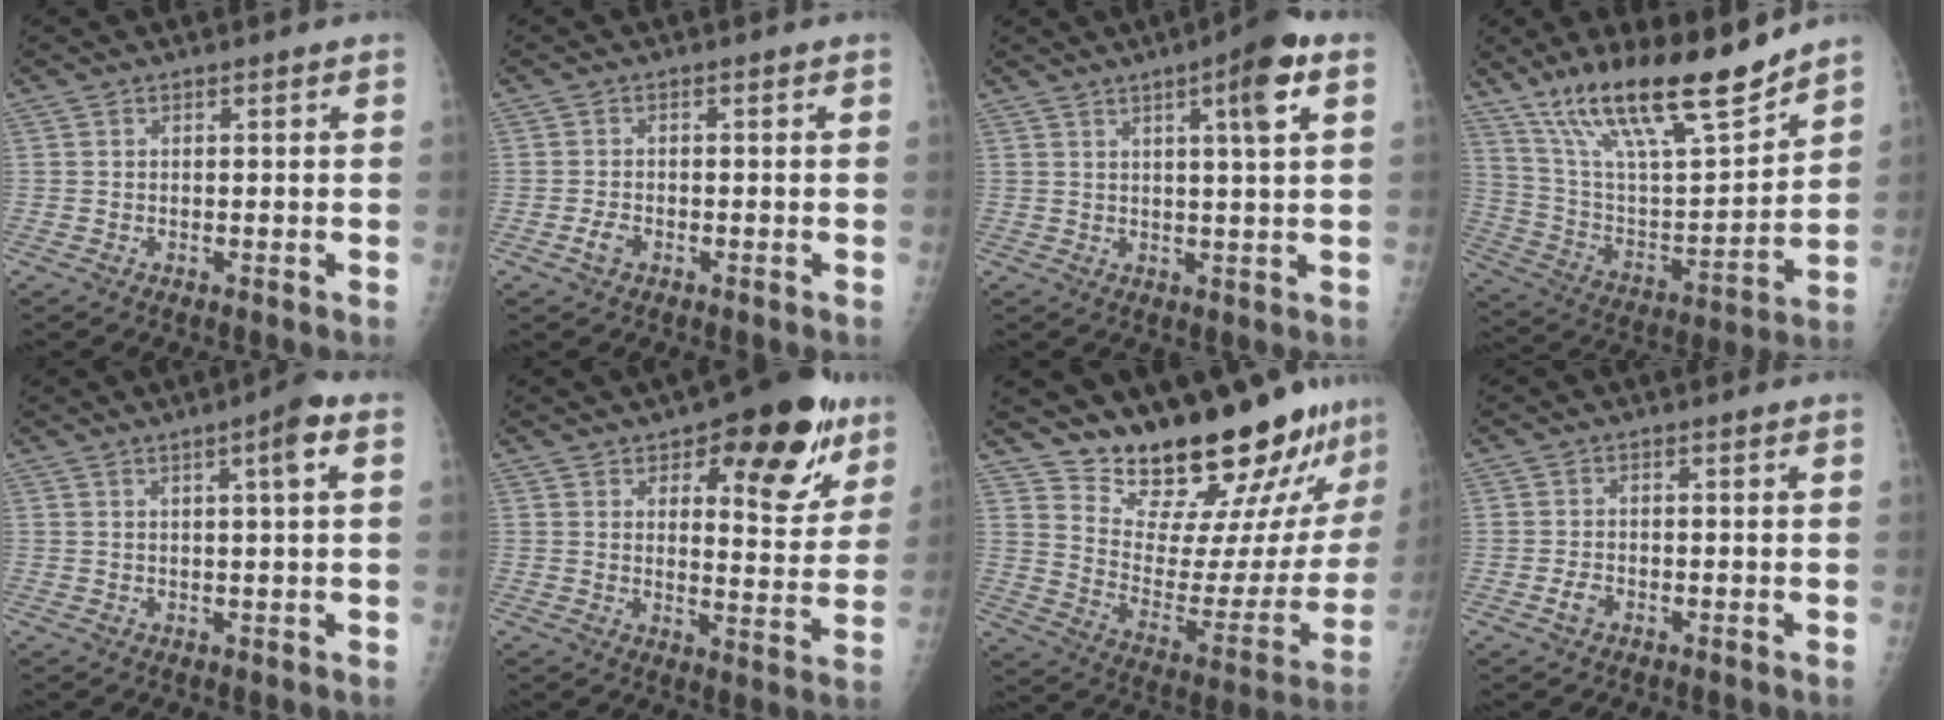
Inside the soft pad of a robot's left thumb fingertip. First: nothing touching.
{"total": 2.1, "force": [-1.0, 1.3, 1.3], "torque": [-0.026, 0.004, -0.020]}
{"total": 8.1, "force": [3.4, 0.8, 7.3], "torque": [-0.109, -0.004, 0.046]}
{"total": 22.0, "force": [16.5, 4.7, 13.8], "torque": [-0.216, -0.074, 0.298]}
{"total": 4.6, "force": [1.7, 0.4, 4.3], "torque": [-0.065, 0.002, 0.023]}
{"total": 16.6, "force": [8.9, 7.3, 11.9], "torque": [-0.096, -0.037, 0.119]}
{"total": 23.4, "force": [21.3, 4.4, 8.7], "torque": [-0.091, -0.175, 0.305]}
{"total": 1.9, "force": [-0.9, 1.3, 1.1], "torque": [-0.022, 0.004, -0.018]}